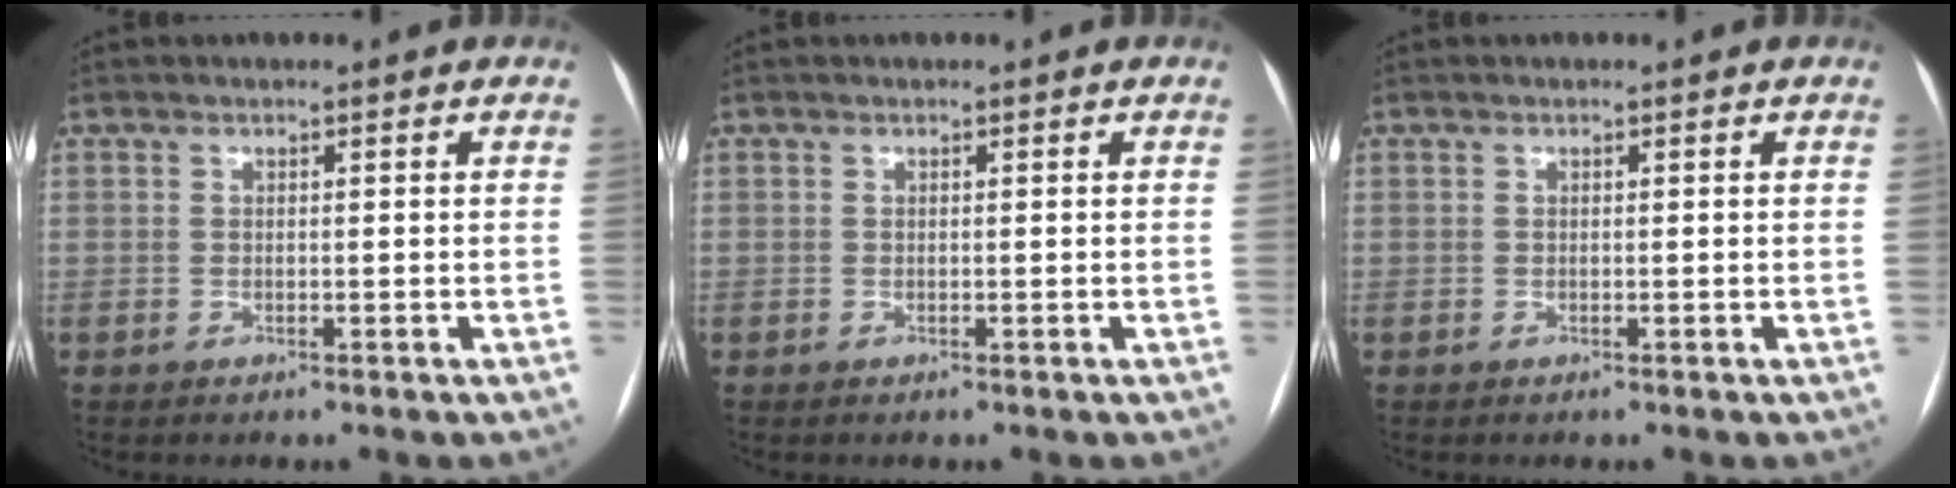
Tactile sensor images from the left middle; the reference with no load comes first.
{"total": 0.0}
{"total": 0.0}